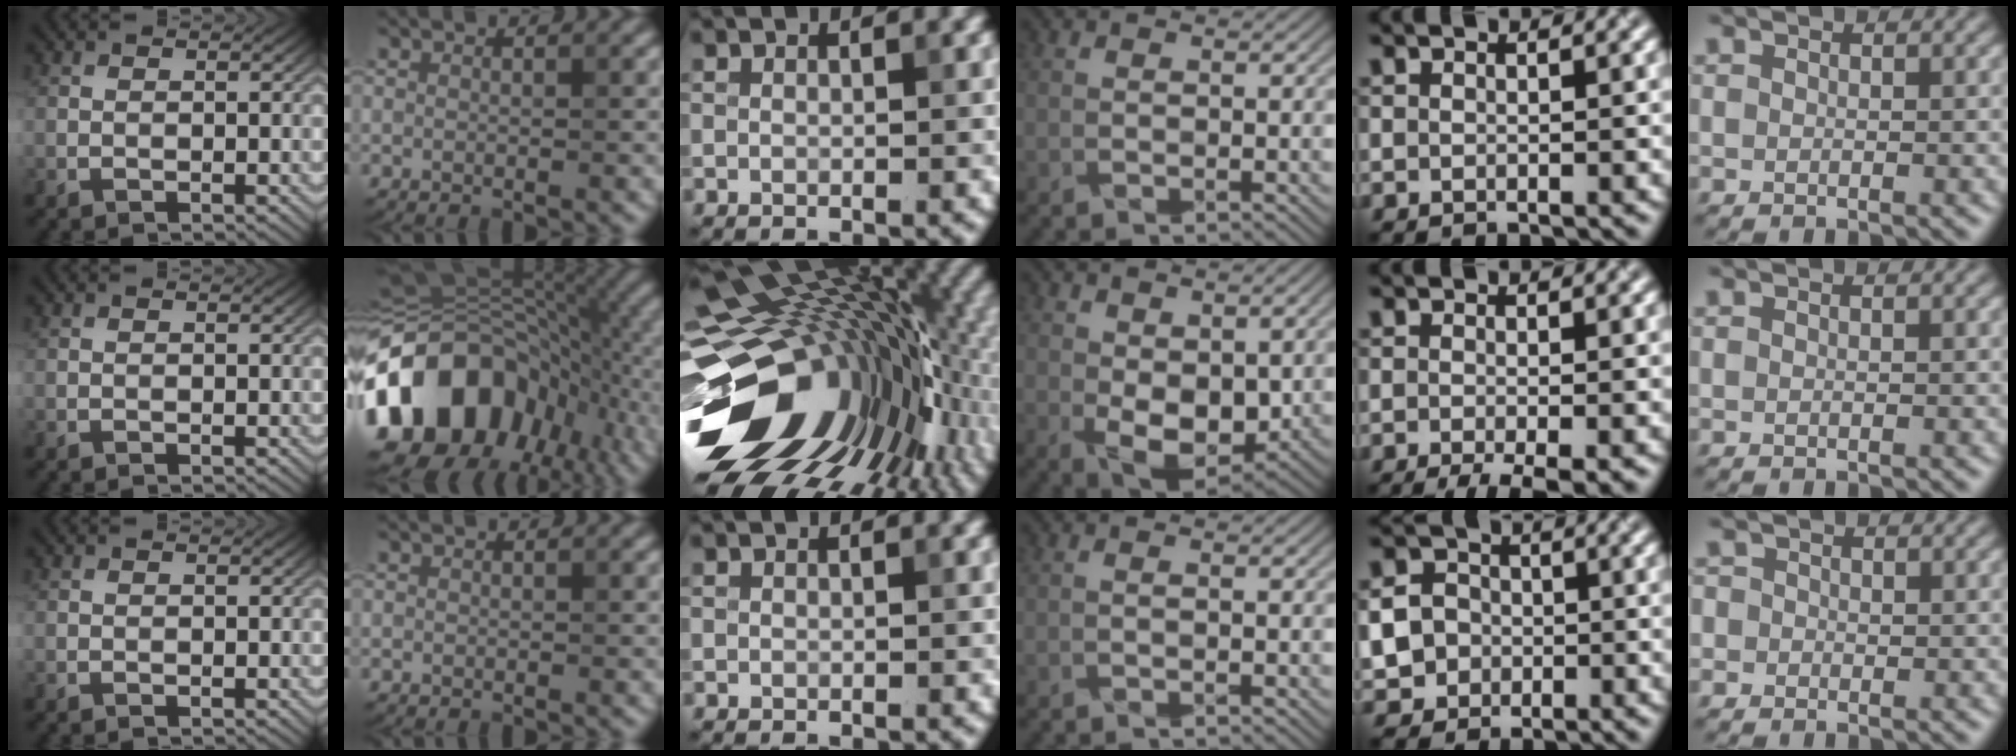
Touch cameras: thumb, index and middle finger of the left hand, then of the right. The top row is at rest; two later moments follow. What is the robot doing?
{"motion": "fold", "object": "paper towel"}